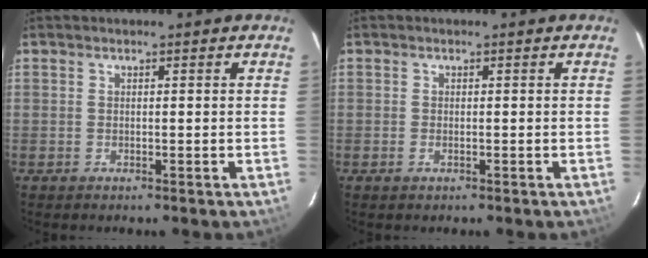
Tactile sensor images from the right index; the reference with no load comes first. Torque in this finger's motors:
{"motor_torque": [0.23, -0.07, 0.05, 0.00]}